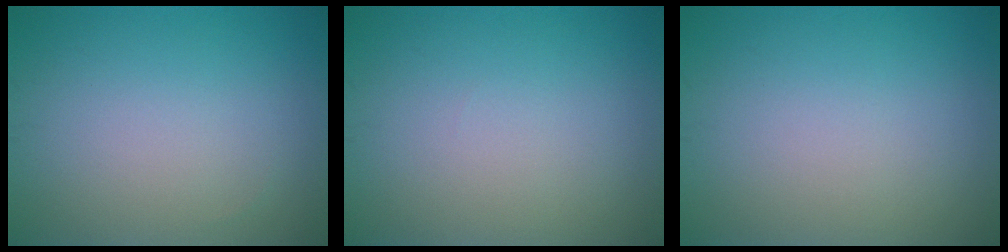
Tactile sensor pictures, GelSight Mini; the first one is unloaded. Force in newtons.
{"total": 0.0}
{"total": 0.0}